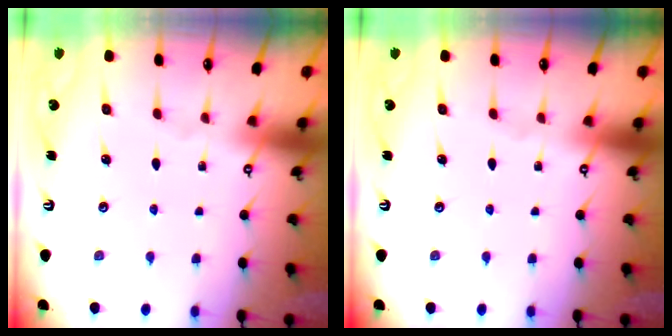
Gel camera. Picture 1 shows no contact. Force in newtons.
{"total": 0.0}